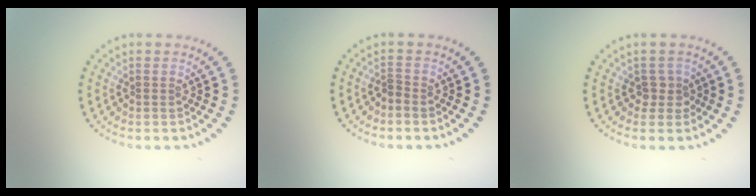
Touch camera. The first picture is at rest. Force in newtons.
{"total": 0.6, "press": 0.4, "slide": 0.5}
{"total": 1.7, "press": 1.3, "slide": 1.0}